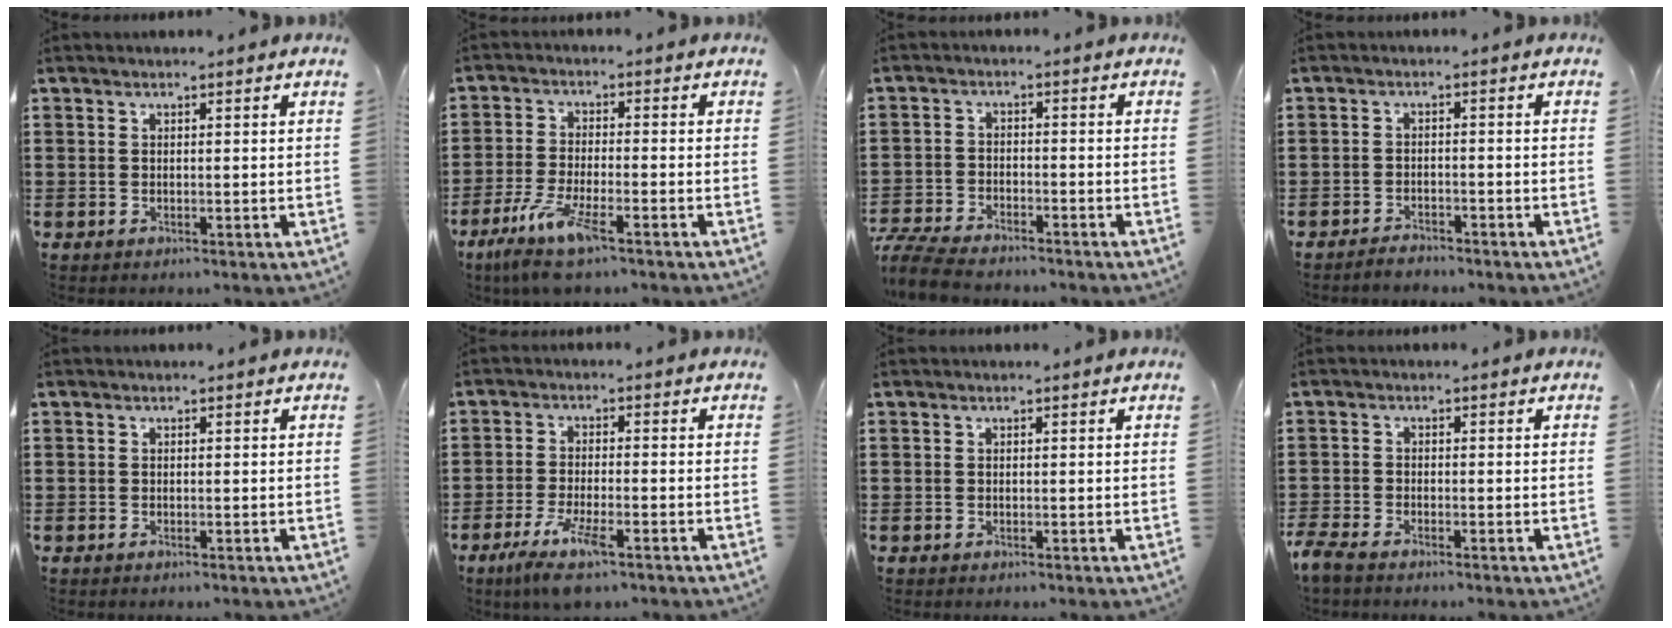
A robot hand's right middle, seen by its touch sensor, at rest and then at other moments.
{"total": 7.2, "force": [-4.8, 0.8, 5.2], "torque": [-0.113, -0.017, -0.091]}
{"total": 5.4, "force": [-5.1, 0.7, 1.5], "torque": [-0.050, -0.004, -0.106]}
{"total": 2.0, "force": [-1.9, 0.2, 0.2], "torque": [-0.011, 0.000, -0.040]}
{"total": 0.0}
{"total": 6.2, "force": [-4.1, 0.8, 4.6], "torque": [-0.098, -0.017, -0.077]}
{"total": 0.0}
{"total": 2.3, "force": [-2.1, 0.3, 0.8], "torque": [-0.039, -0.007, -0.050]}